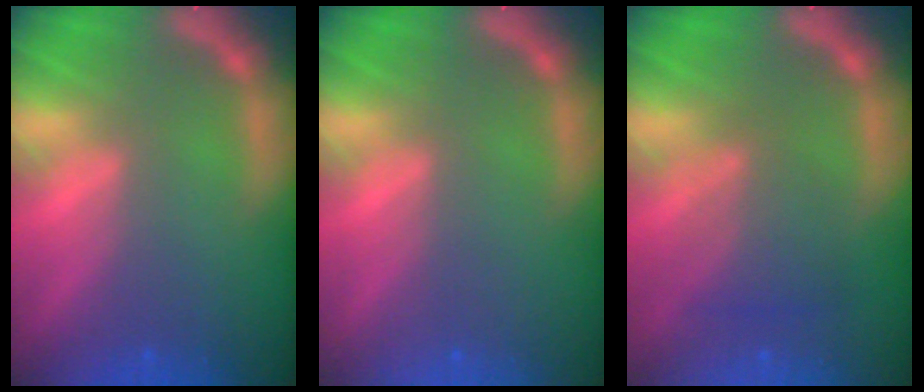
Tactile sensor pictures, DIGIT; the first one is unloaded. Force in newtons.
{"total": 0.0}
{"total": 4.0}